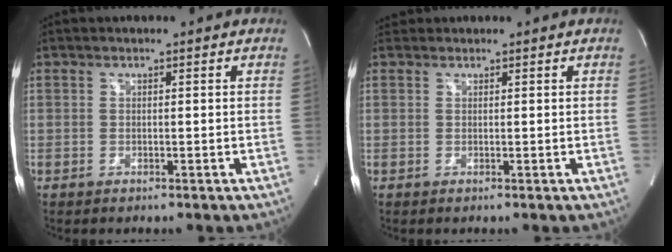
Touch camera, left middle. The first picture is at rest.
{"total": 0.9, "force": [0.9, 0.4, -0.1], "torque": [-0.004, 0.015, 0.016]}